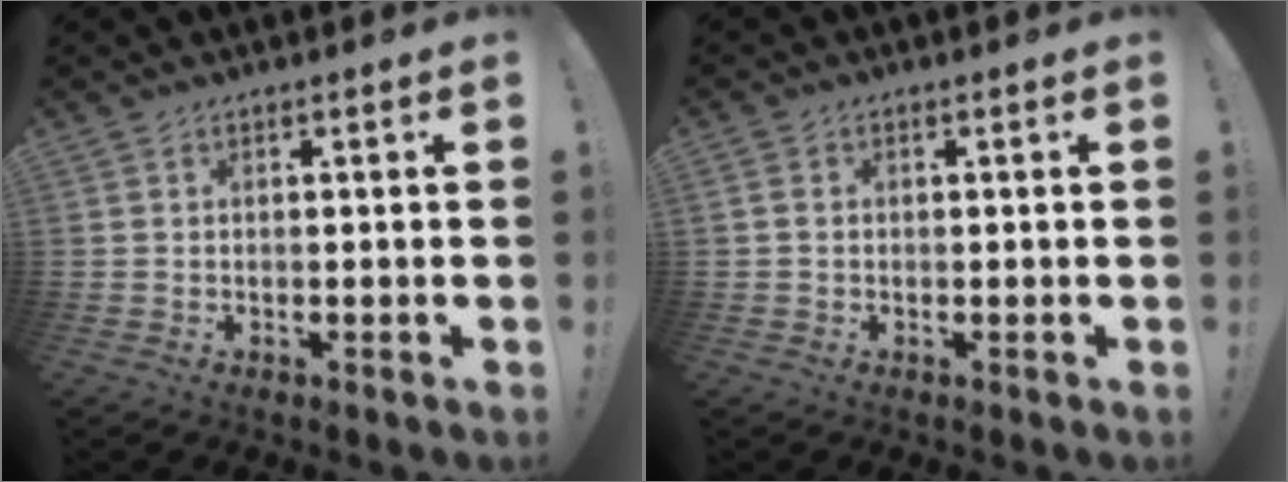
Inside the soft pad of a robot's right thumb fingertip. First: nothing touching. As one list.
[{"total": 1.5, "force": [-0.1, 1.2, 0.9], "torque": [-0.024, 0.008, 0.000]}]